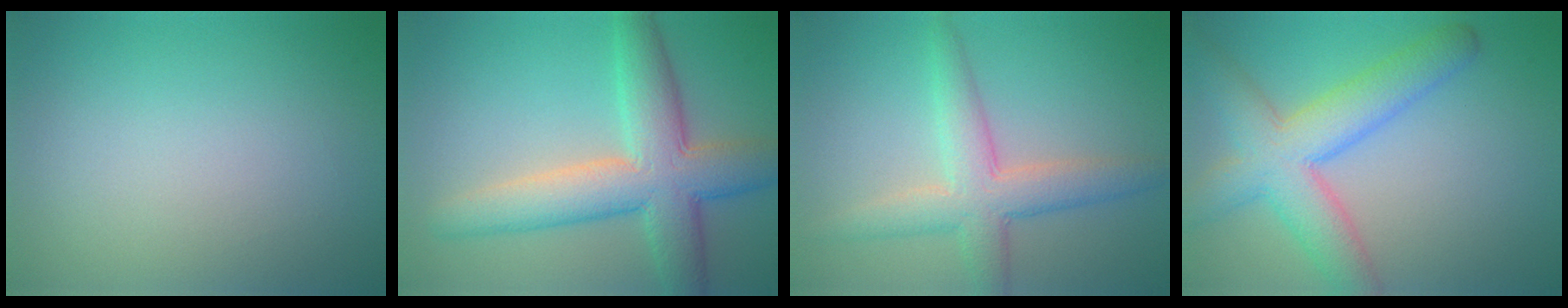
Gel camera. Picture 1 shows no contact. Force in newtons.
{"total": 8.1, "press": 8.1, "slide": 0.6}
{"total": 4.8, "press": 4.8, "slide": 0.1}
{"total": 7.0, "press": 7.0, "slide": 0.3}